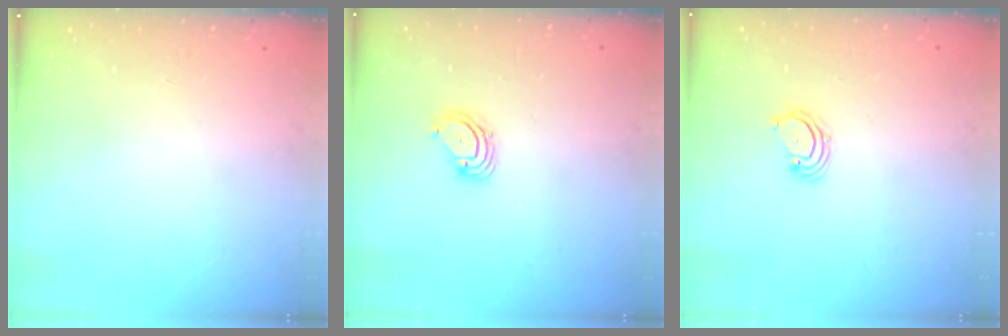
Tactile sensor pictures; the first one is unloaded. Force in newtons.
{"total": 3.6, "press": 3.6, "slide": 0.3}
{"total": 2.7, "press": 2.7, "slide": 0.3}